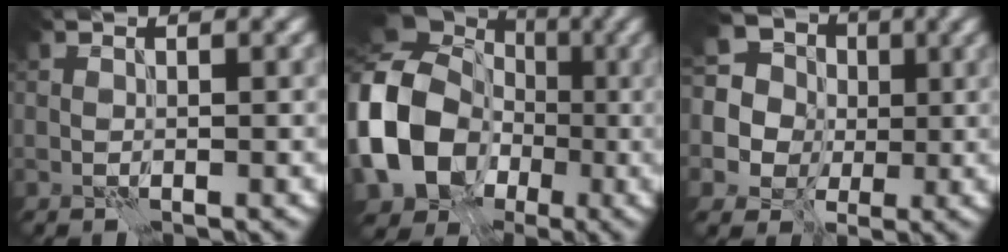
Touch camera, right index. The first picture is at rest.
{"total": 13.9, "force": [-1.8, 11.7, 7.4], "torque": [-0.181, -0.017, -0.046]}
{"total": 12.7, "force": [4.1, 10.8, 5.2], "torque": [-0.134, 0.031, 0.038]}